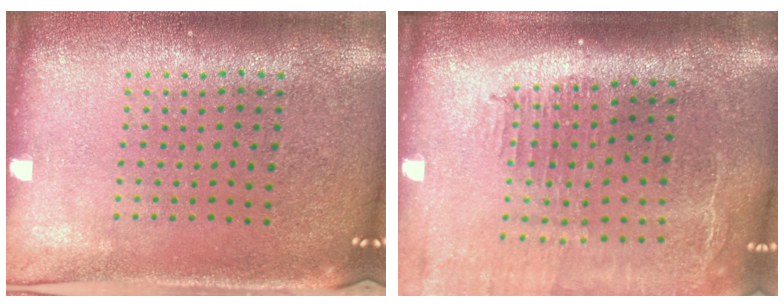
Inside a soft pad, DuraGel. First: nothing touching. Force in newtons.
{"total": 2.5, "press": 2.0, "slide": 1.5}